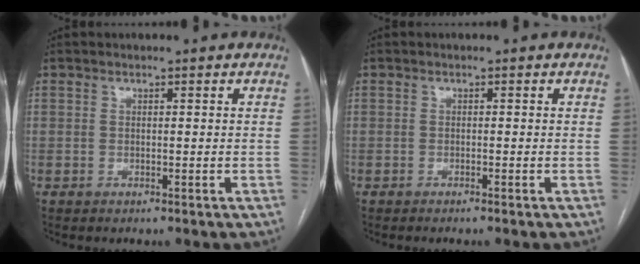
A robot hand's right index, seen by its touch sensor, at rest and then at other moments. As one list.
[{"total": 1.0, "force": [-0.8, -0.3, 0.5], "torque": [-0.007, 0.002, -0.013]}]